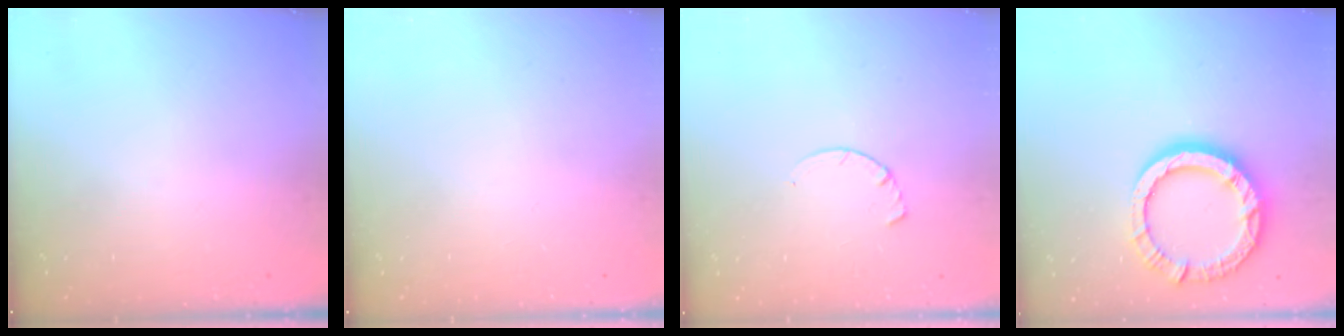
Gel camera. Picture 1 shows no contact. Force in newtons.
{"total": 0.0}
{"total": 2.9, "press": 2.9, "slide": 0.4}
{"total": 14.8, "press": 14.7, "slide": 1.6}